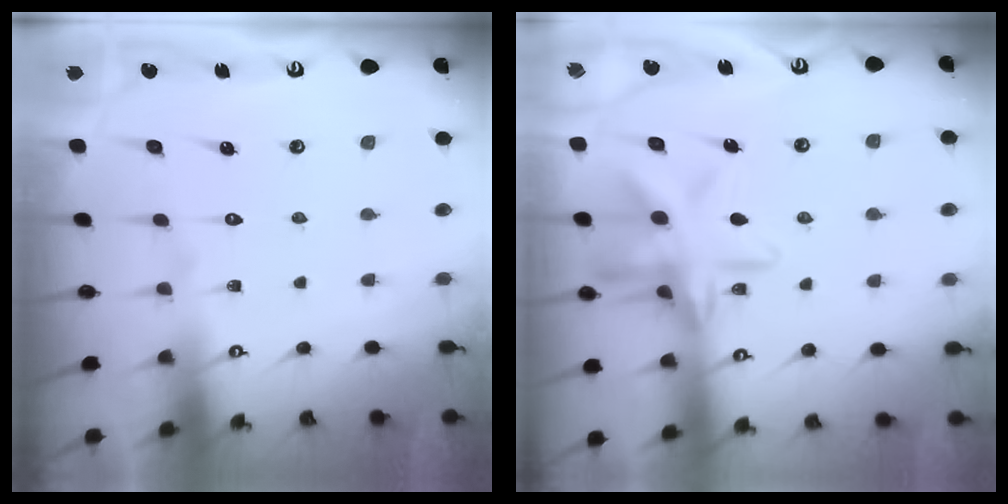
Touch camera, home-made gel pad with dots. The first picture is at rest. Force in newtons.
{"total": 12.6, "press": 12.5, "slide": 1.2}